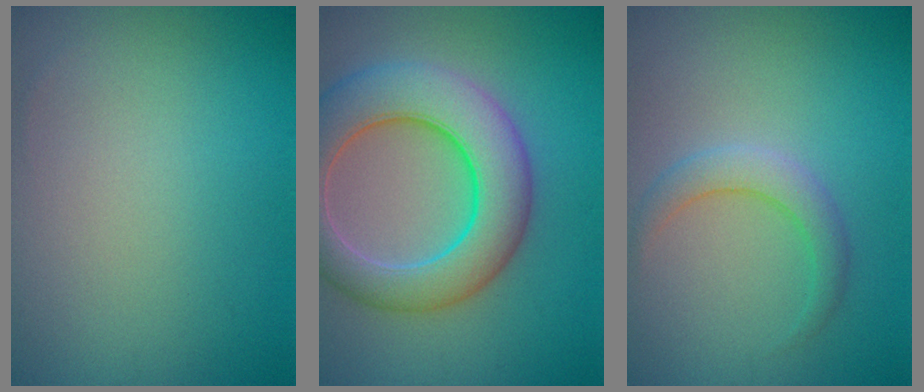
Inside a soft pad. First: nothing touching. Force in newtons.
{"total": 9.0, "press": 9.0, "slide": 0.2}
{"total": 2.4, "press": 2.4, "slide": 0.0}